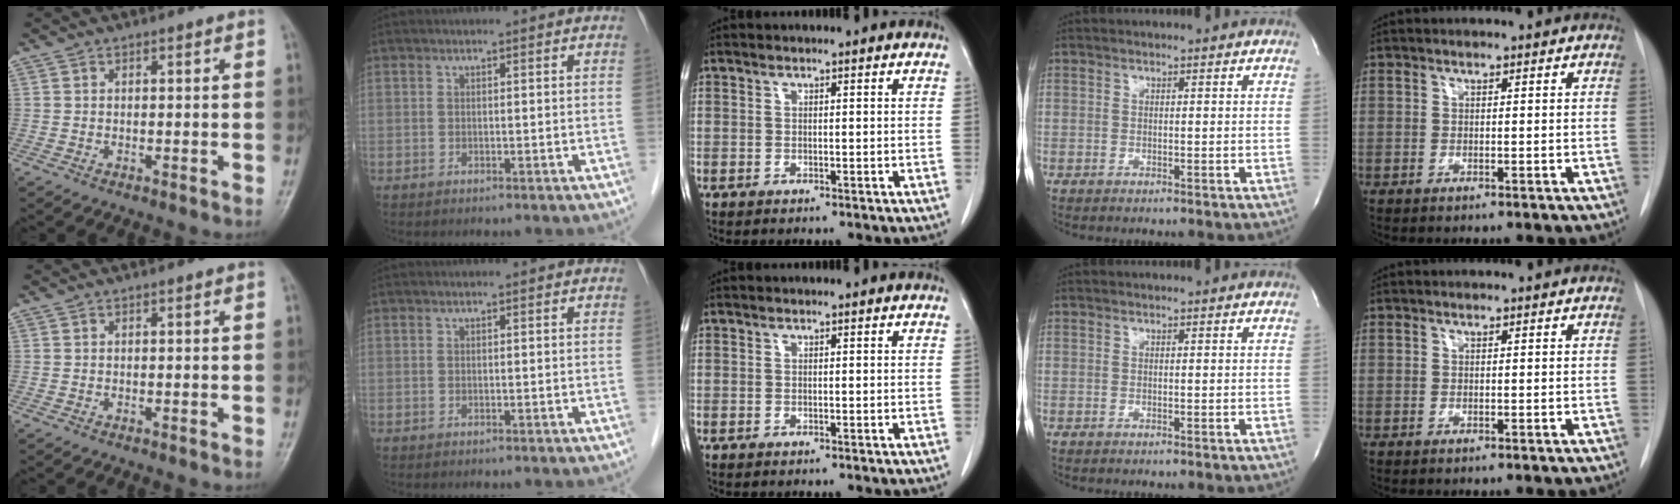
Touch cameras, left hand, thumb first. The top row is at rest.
{}